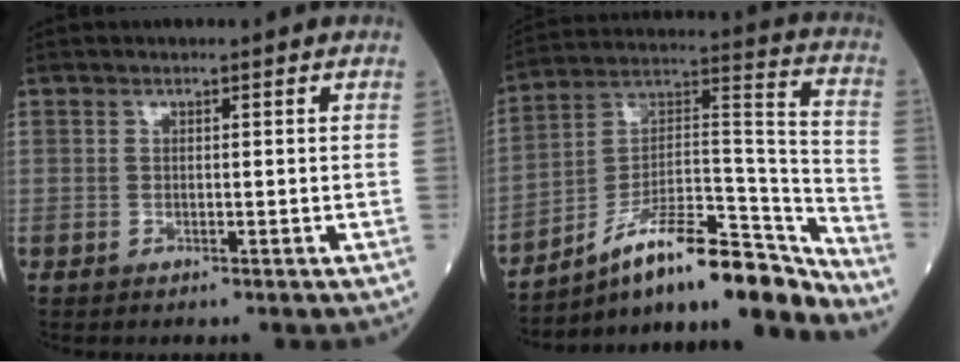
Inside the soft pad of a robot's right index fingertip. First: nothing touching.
{"total": 20.3, "force": [-15.5, 4.2, 12.5], "torque": [-0.159, 0.050, -0.248]}